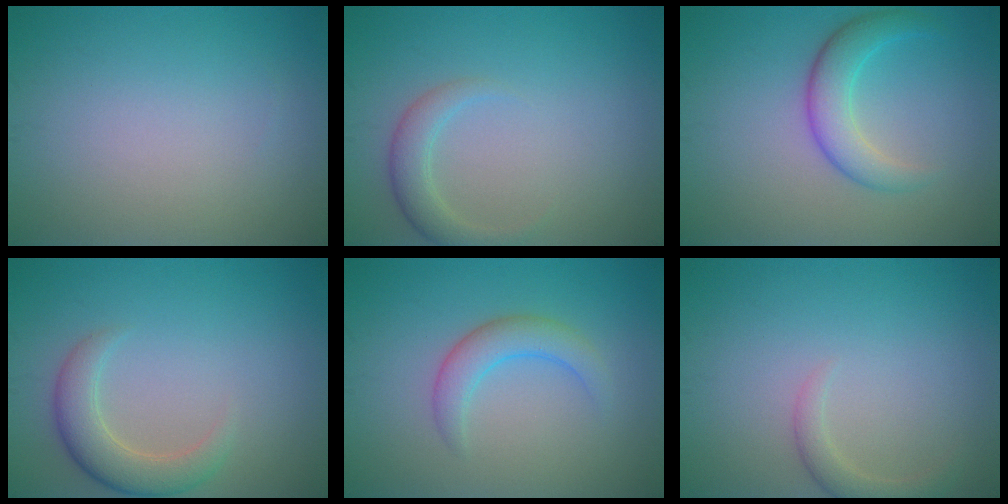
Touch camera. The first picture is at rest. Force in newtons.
{"total": 2.4, "press": 2.4, "slide": 0.2}
{"total": 3.8, "press": 3.8, "slide": 0.2}
{"total": 3.9, "press": 3.9, "slide": 0.1}
{"total": 2.8, "press": 2.8, "slide": 0.3}
{"total": 1.9, "press": 1.9, "slide": 0.2}